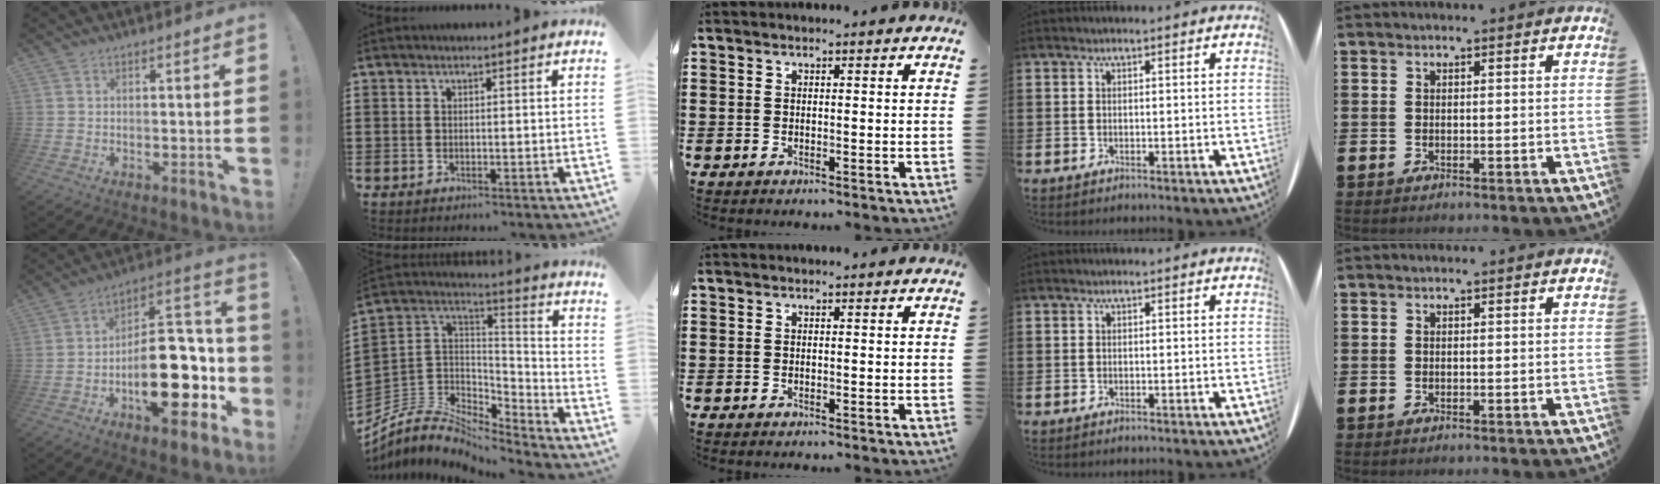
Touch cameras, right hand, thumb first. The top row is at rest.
{"thumb": {"total": 25.5, "force": [-7.0, 12.5, 21.1], "torque": [-0.306, 0.049, -0.093]}, "index": {"total": 6.1, "force": [-5.0, 3.1, 1.6], "torque": [-0.058, -0.003, -0.104]}}